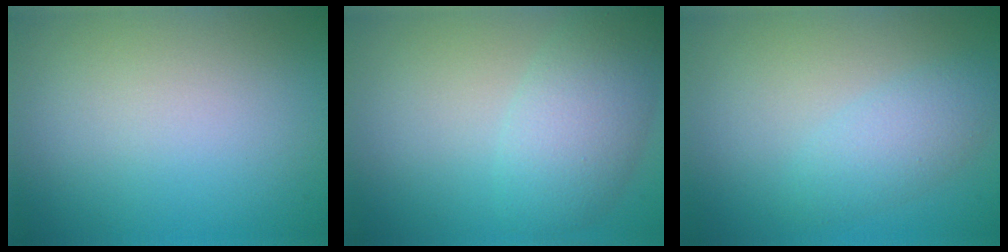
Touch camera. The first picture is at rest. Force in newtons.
{"total": 4.9, "press": 4.9, "slide": 0.1}
{"total": 2.8, "press": 2.8, "slide": 0.1}